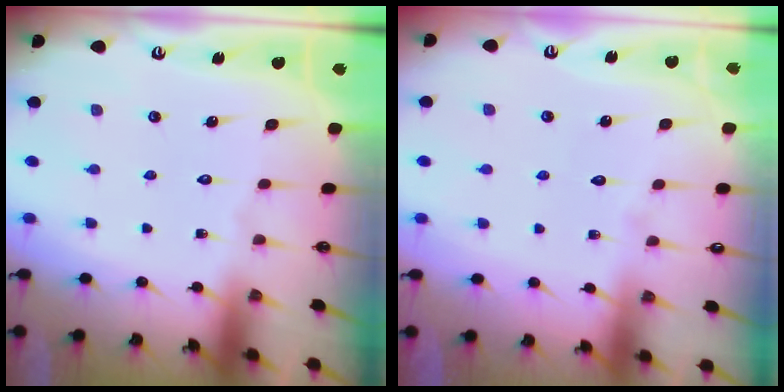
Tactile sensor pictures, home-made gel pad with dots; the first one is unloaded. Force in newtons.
{"total": 1.8, "press": 1.8, "slide": 0.1}